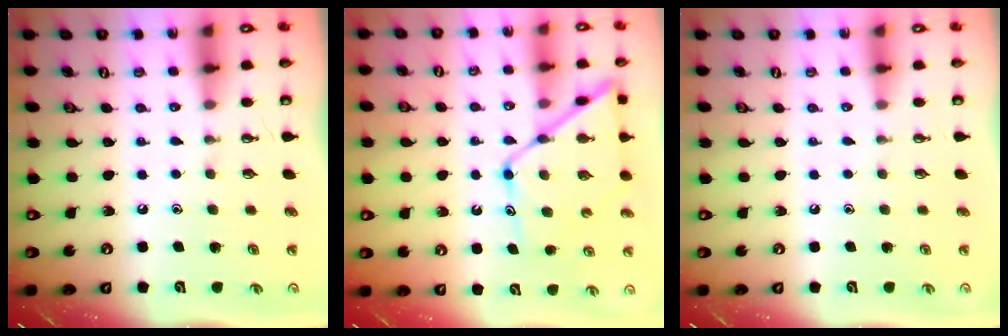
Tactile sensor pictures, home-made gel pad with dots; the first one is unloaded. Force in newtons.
{"total": 12.8, "press": 12.7, "slide": 1.1}
{"total": 0.0}